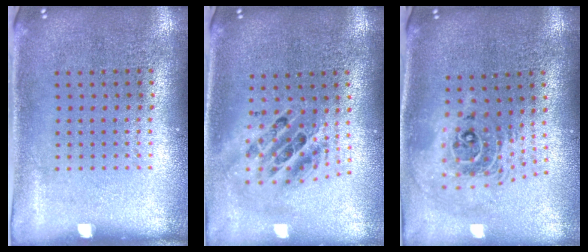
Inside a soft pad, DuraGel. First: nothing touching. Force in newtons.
{"total": 2.0, "press": 1.6, "slide": 1.2}
{"total": 2.2, "press": 1.7, "slide": 1.5}